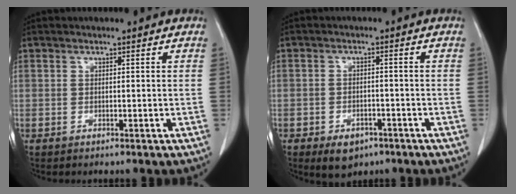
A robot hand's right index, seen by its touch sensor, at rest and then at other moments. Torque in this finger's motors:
{"motor_torque": [0.08, -0.21, 0.03, 0.01]}